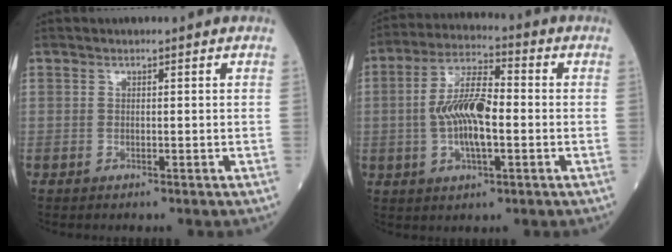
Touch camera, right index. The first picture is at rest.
{"total": 10.4, "force": [-0.9, 3.3, 9.9], "torque": [-0.197, 0.009, -0.019]}